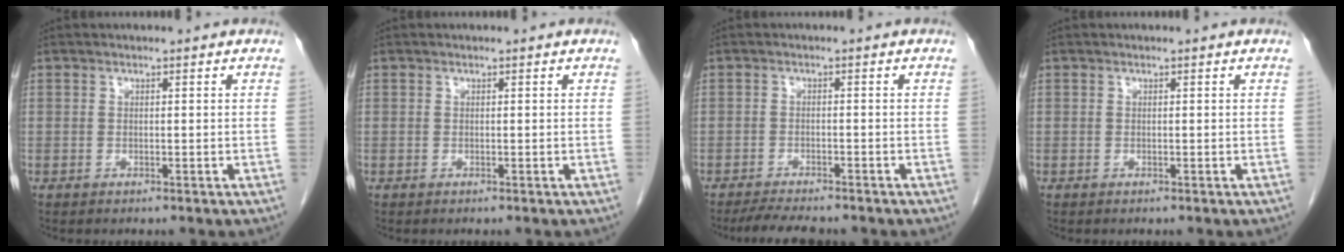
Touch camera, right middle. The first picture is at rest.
{"total": 0.0}
{"total": 5.4, "force": [-4.8, 0.8, 2.4], "torque": [-0.039, -0.013, -0.077]}
{"total": 0.0}